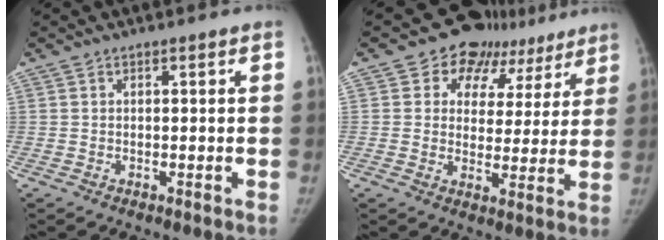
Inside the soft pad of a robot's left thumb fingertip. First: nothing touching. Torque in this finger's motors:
{"motor_torque": [-0.12, -0.21, -0.25, 0.02, 0.02]}